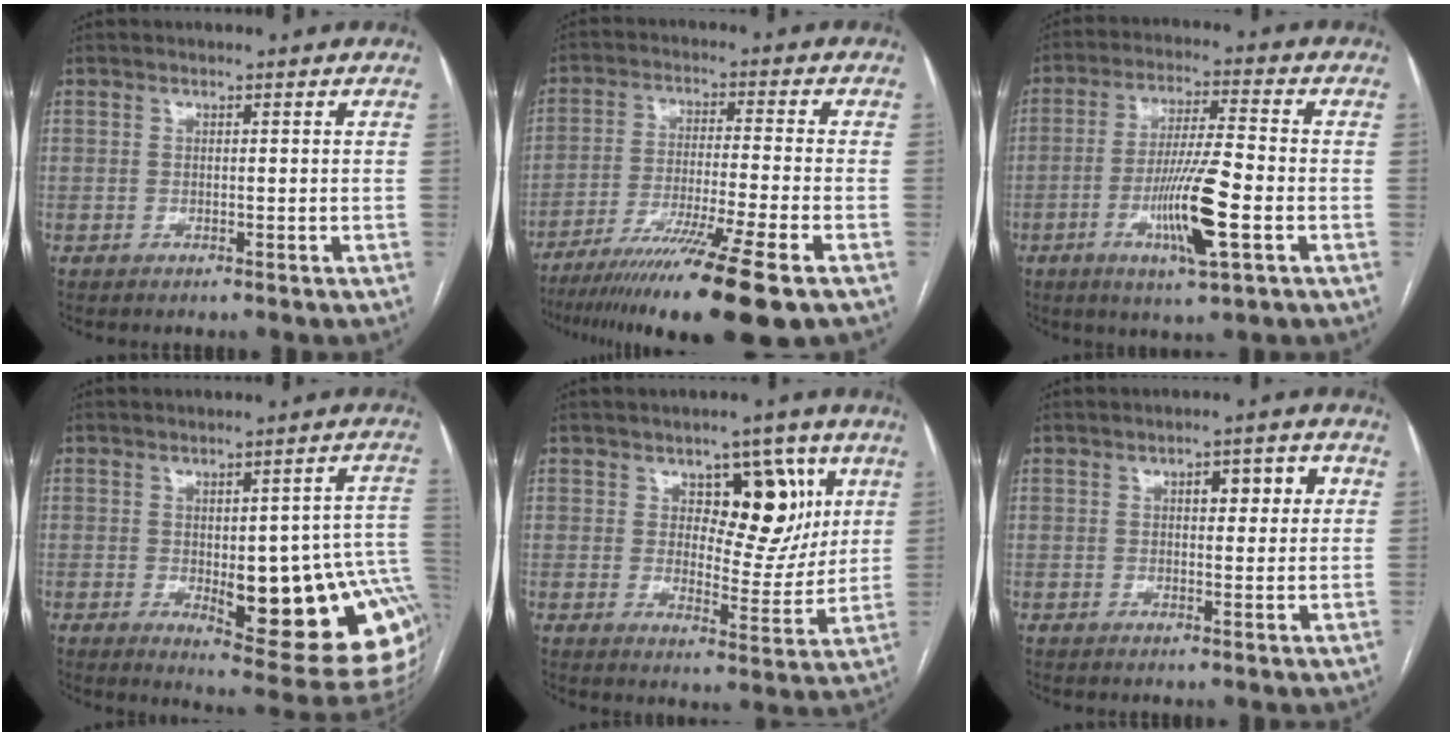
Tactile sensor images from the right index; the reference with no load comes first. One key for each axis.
{"total": 16.9, "fx": -11.9, "fy": -1.4, "fz": 11.9, "tx": -0.183, "ty": -0.050, "tz": -0.194}
{"total": 11.3, "fx": -3.6, "fy": 0.6, "fz": 10.7, "tx": -0.203, "ty": -0.010, "tz": -0.063}
{"total": 21.1, "fx": -3.6, "fy": 6.0, "fz": 19.9, "tx": -0.158, "ty": 0.015, "tz": -0.021}
{"total": 11.2, "fx": 4.2, "fy": 5.6, "fz": 8.8, "tx": -0.108, "ty": 0.015, "tz": 0.069}
{"total": 4.9, "fx": 1.4, "fy": 1.8, "fz": 4.3, "tx": -0.059, "ty": 0.015, "tz": 0.019}